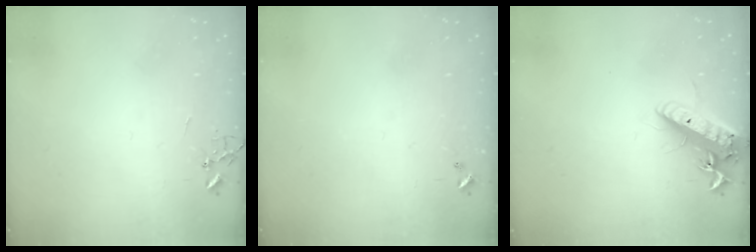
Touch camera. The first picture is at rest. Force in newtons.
{"total": 0.0}
{"total": 16.3, "press": 16.0, "slide": 3.0}